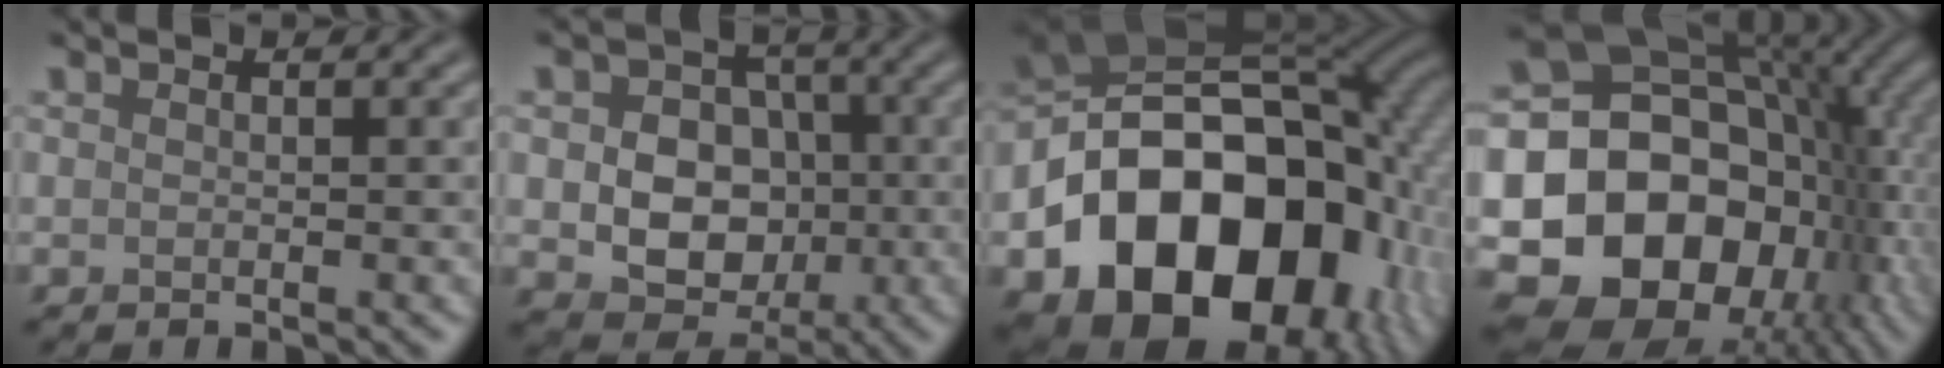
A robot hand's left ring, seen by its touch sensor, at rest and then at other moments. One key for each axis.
{"total": 8.3, "fx": -0.7, "fy": 6.8, "fz": 4.6, "tx": -0.051, "ty": 0.006, "tz": -0.020}
{"total": 19.7, "fx": -6.2, "fy": 14.2, "fz": 12.2, "tx": -0.211, "ty": -0.021, "tz": -0.098}
{"total": 17.5, "fx": -3.5, "fy": 13.7, "fz": 10.2, "tx": -0.185, "ty": -0.006, "tz": -0.058}